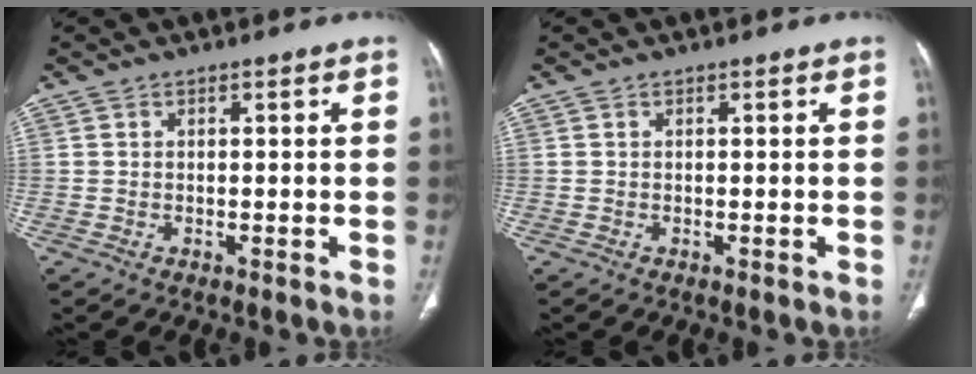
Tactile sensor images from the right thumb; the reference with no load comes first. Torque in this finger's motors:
{"motor_torque": [0.00, 0.00, -0.04, 0.02, 0.00]}